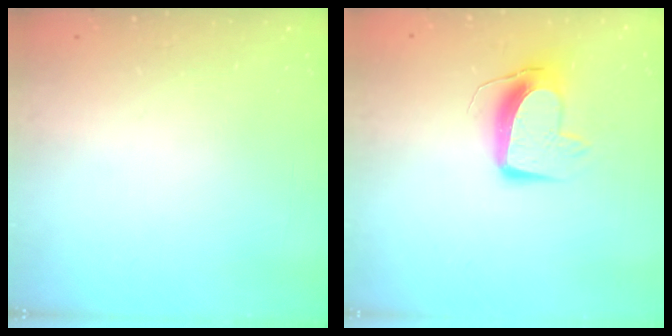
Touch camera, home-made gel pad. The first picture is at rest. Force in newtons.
{"total": 10.1, "press": 10.1, "slide": 0.4}